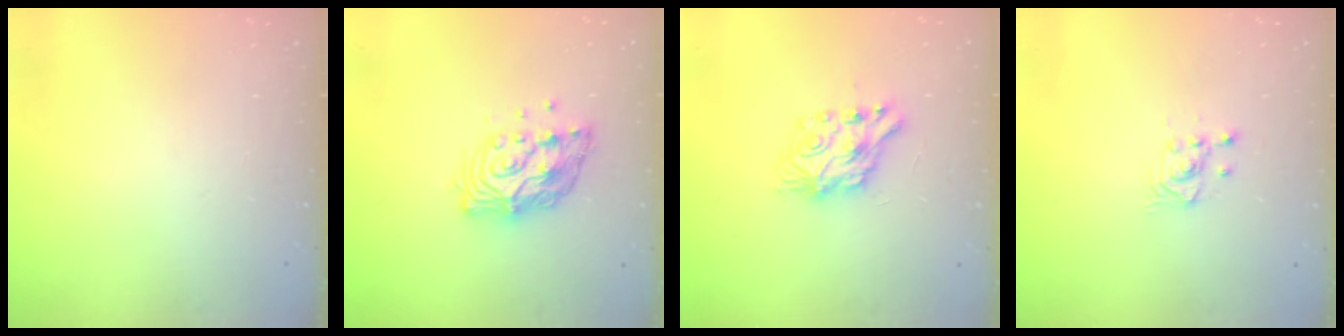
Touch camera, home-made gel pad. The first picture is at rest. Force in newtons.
{"total": 12.1, "press": 12.0, "slide": 0.9}
{"total": 7.1, "press": 7.1, "slide": 0.3}
{"total": 2.7, "press": 2.7, "slide": 0.3}